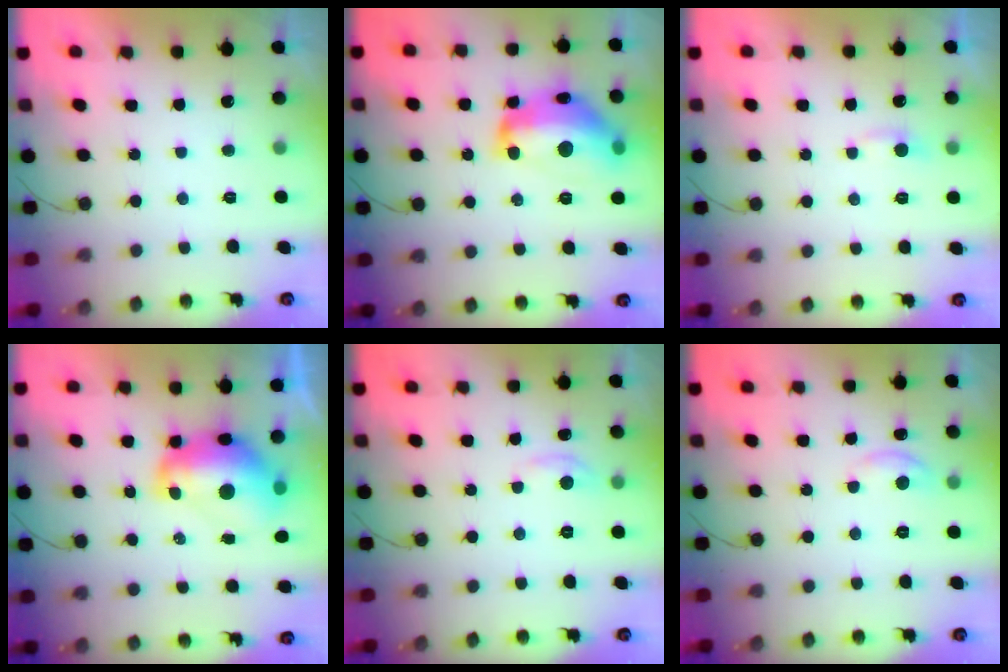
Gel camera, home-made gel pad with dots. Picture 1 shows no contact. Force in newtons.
{"total": 18.8, "press": 18.8, "slide": 1.1}
{"total": 3.1, "press": 3.1, "slide": 0.4}
{"total": 13.1, "press": 13.0, "slide": 1.3}
{"total": 3.3, "press": 3.2, "slide": 0.4}
{"total": 5.3, "press": 5.3, "slide": 0.5}